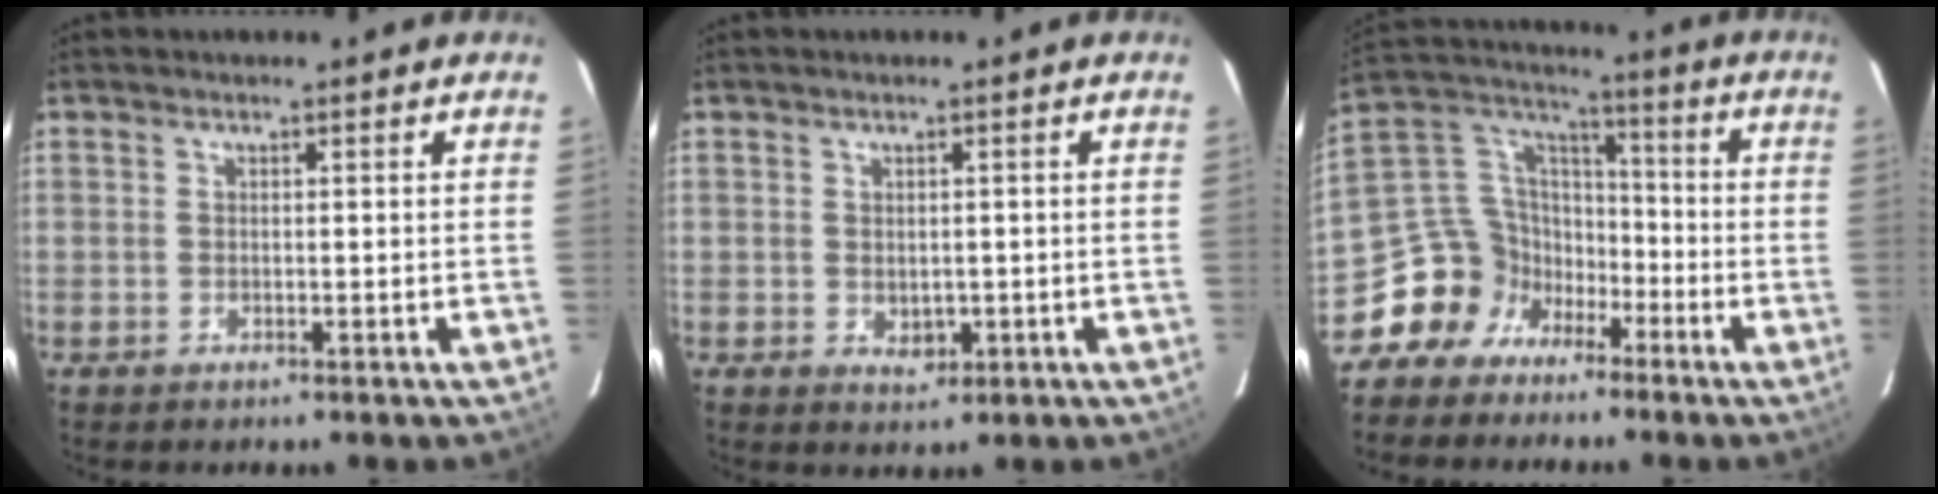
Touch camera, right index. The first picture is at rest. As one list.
[{"total": 2.6, "force": [-0.3, 2.1, 1.5], "torque": [-0.022, -0.003, 0.001]}, {"total": 12.0, "force": [-7.4, 9.1, 2.6], "torque": [-0.064, 0.054, -0.136]}]